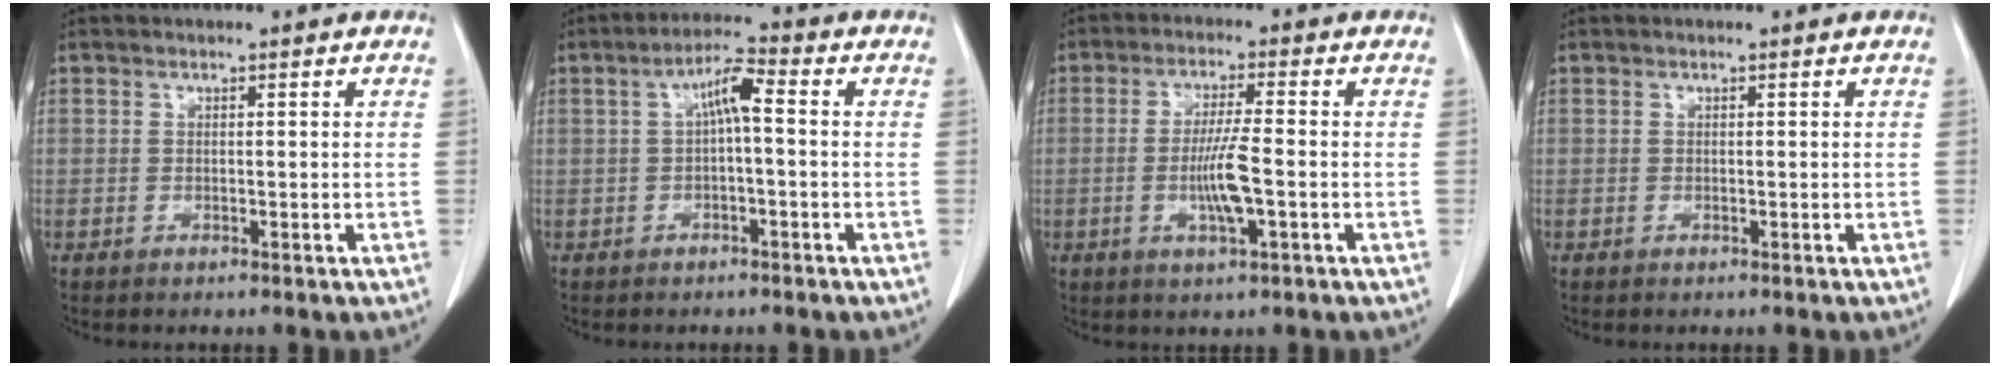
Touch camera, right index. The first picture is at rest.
{"total": 4.8, "force": [0.3, 0.8, 4.7], "torque": [-0.084, 0.019, 0.004]}
{"total": 4.0, "force": [-0.8, 0.1, 3.9], "torque": [-0.076, -0.004, -0.013]}
{"total": 0.0}